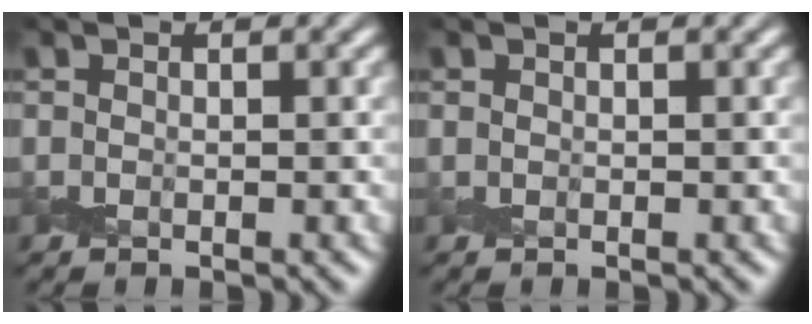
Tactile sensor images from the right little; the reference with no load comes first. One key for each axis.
{"total": 0.0}